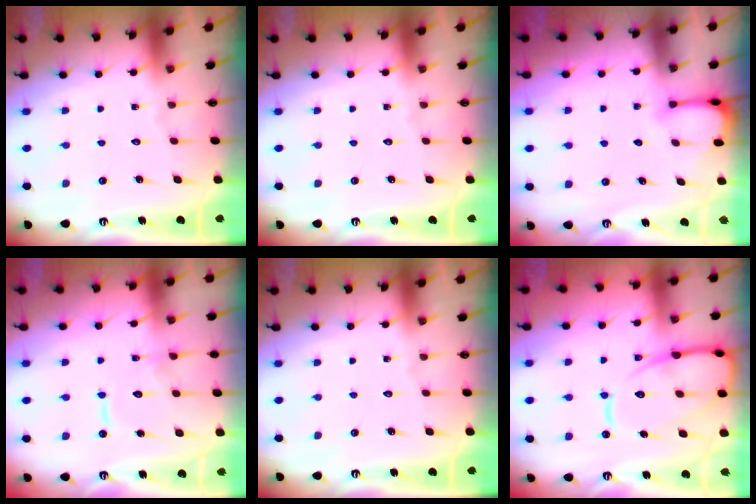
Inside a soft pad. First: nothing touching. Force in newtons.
{"total": 0.0}
{"total": 3.8, "press": 3.8, "slide": 0.4}
{"total": 10.8, "press": 10.7, "slide": 1.1}
{"total": 0.0}
{"total": 15.0, "press": 14.9, "slide": 1.5}